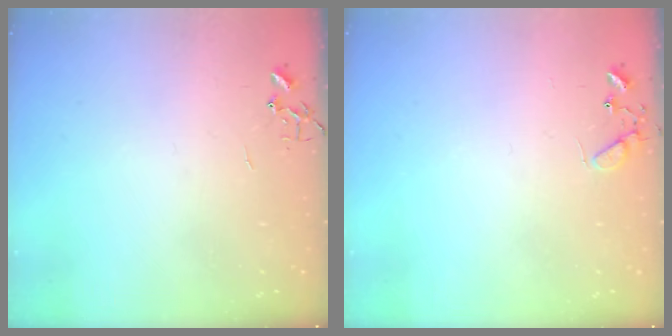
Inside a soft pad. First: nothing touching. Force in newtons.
{"total": 6.1, "press": 6.1, "slide": 0.5}